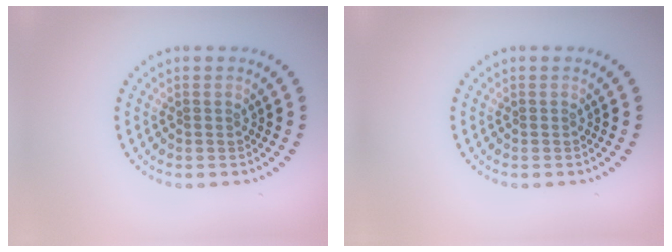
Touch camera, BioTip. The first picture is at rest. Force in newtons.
{"total": 0.0}